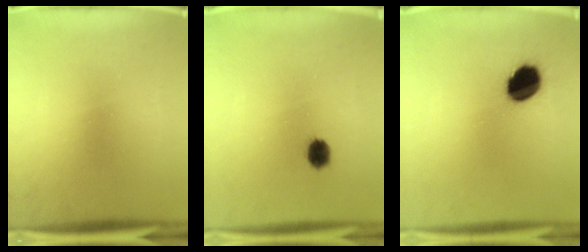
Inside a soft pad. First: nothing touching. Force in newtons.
{"total": 3.7}
{"total": 11.7}